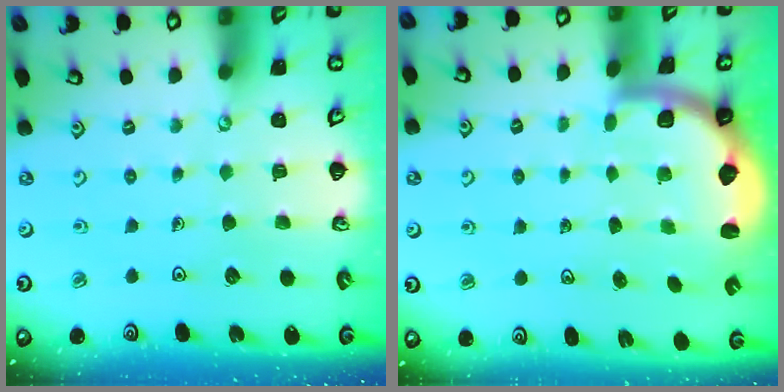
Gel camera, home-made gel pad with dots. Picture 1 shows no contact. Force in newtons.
{"total": 1.9, "press": 1.8, "slide": 0.5}